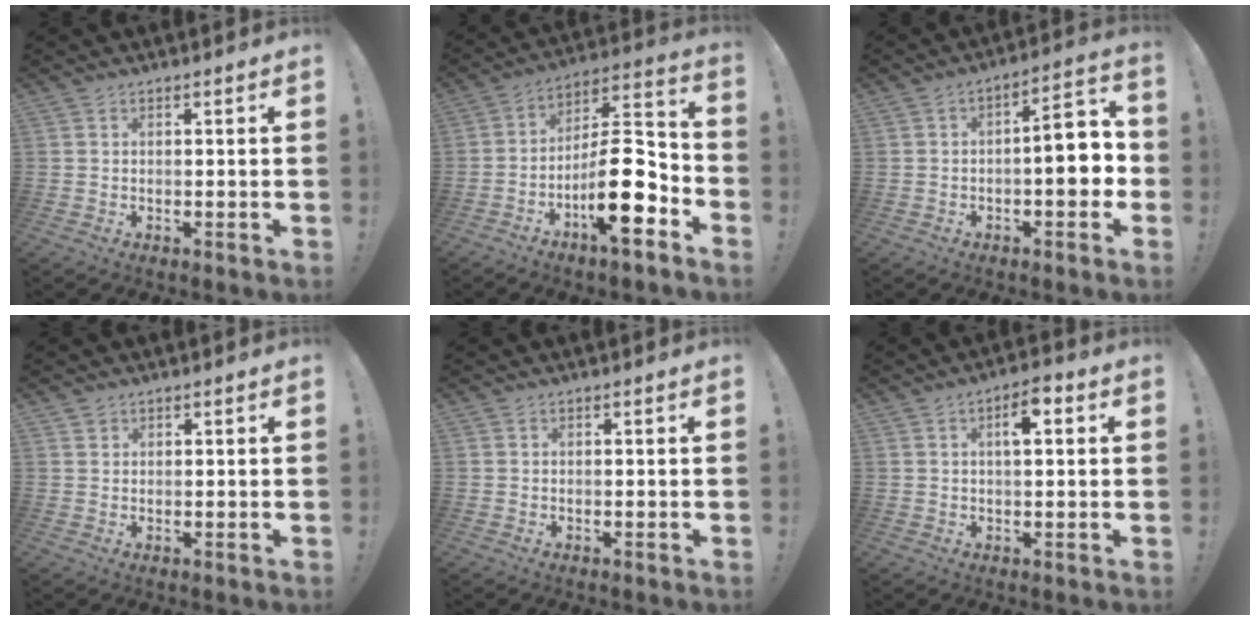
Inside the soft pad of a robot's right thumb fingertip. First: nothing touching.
{"total": 18.3, "force": [-7.3, 5.7, 15.8], "torque": [-0.269, 0.039, -0.115]}
{"total": 11.0, "force": [-1.8, 4.3, 10.0], "torque": [-0.130, 0.009, -0.034]}
{"total": 1.2, "force": [0.9, 0.7, 0.1], "torque": [0.004, -0.003, 0.017]}
{"total": 0.0}
{"total": 5.3, "force": [1.6, 2.0, 4.7], "torque": [-0.061, 0.000, 0.019]}